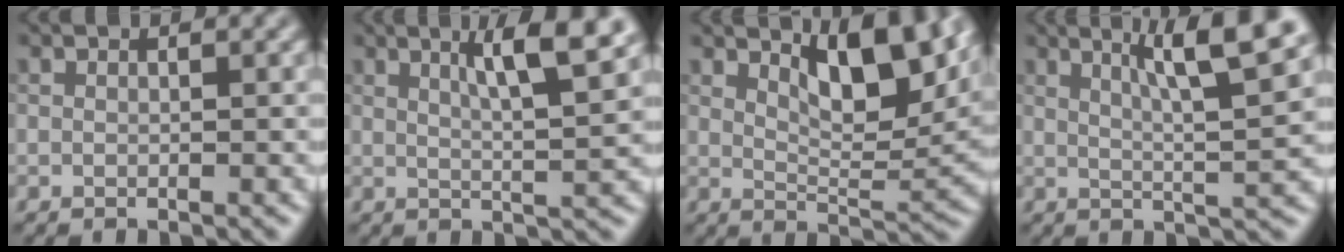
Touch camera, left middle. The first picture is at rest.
{"total": 6.2, "force": [2.8, 1.1, 5.5], "torque": [-0.077, 0.005, 0.045]}
{"total": 7.6, "force": [3.7, 2.8, 6.0], "torque": [-0.092, -0.005, 0.063]}
{"total": 8.0, "force": [3.6, 1.5, 7.0], "torque": [-0.091, 0.011, 0.057]}